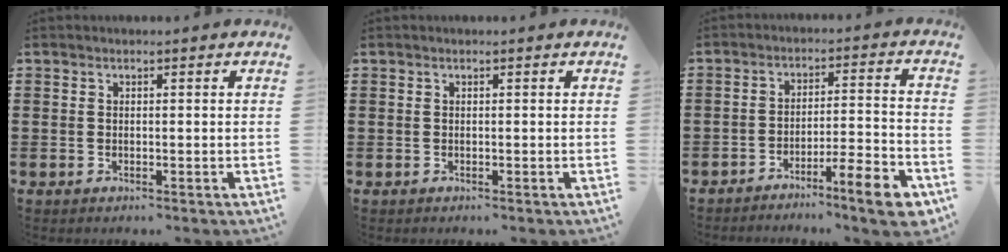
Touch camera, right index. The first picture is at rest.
{"total": 0.0}
{"total": 8.0, "force": [-6.5, 0.5, 4.7], "torque": [-0.069, 0.006, -0.118]}